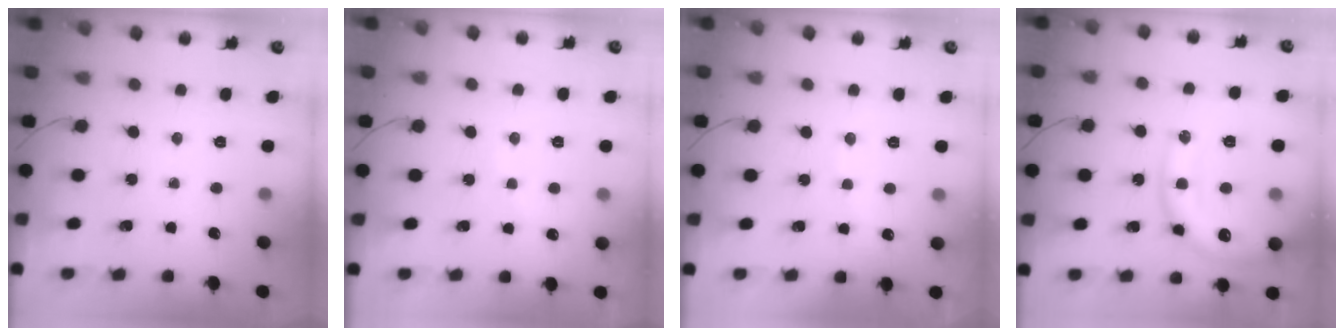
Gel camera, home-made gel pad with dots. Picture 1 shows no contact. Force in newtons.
{"total": 4.7, "press": 4.7, "slide": 0.8}
{"total": 6.2, "press": 6.2, "slide": 0.9}
{"total": 17.0, "press": 16.9, "slide": 1.5}